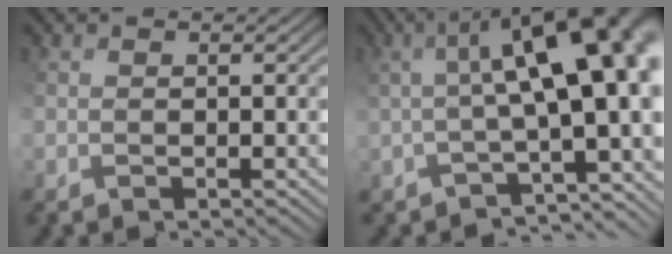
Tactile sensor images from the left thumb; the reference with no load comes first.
{"total": 11.6, "force": [0.1, 3.6, 11.0], "torque": [-0.129, 0.030, 0.015]}